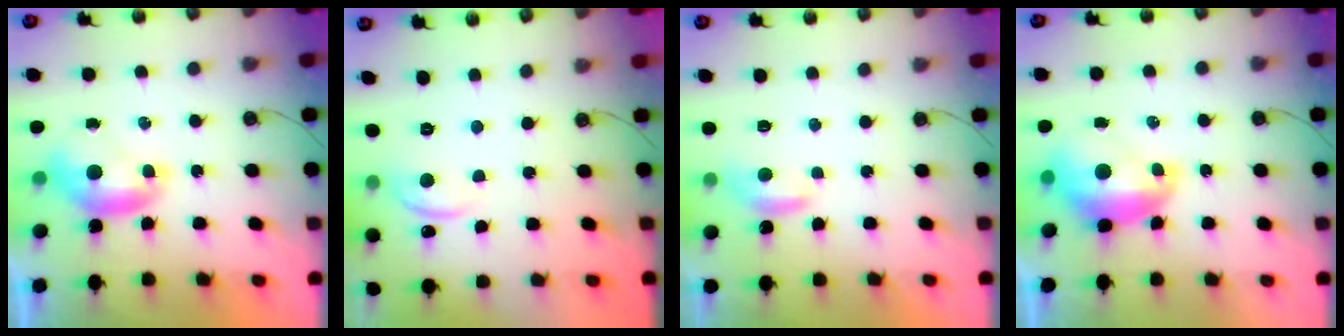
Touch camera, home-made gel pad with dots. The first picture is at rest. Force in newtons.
{"total": 3.6, "press": 3.5, "slide": 0.8}
{"total": 1.1, "press": 0.8, "slide": 0.7}
{"total": 2.6, "press": 2.5, "slide": 0.7}